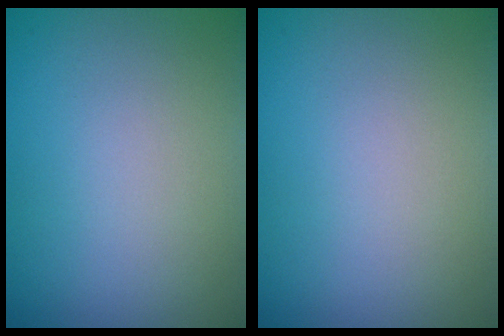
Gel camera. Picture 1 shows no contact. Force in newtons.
{"total": 0.0}